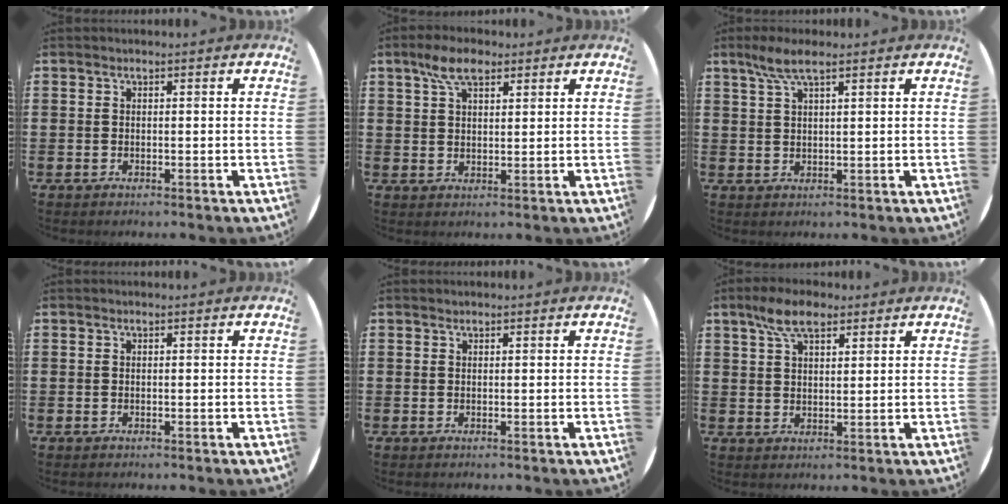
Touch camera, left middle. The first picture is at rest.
{"total": 5.6, "force": [3.7, 2.5, 3.3], "torque": [-0.057, 0.003, 0.064]}
{"total": 3.9, "force": [2.6, 0.7, 2.8], "torque": [-0.062, 0.005, 0.047]}
{"total": 0.0}
{"total": 0.0}
{"total": 6.1, "force": [4.2, 2.6, 3.5], "torque": [-0.064, -0.002, 0.074]}